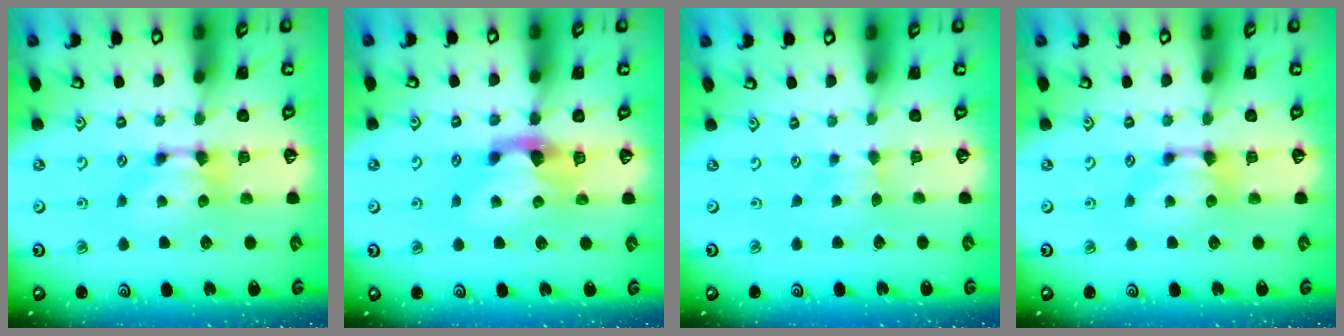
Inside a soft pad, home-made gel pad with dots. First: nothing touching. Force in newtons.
{"total": 2.3, "press": 2.1, "slide": 0.8}
{"total": 2.6, "press": 2.6, "slide": 0.5}
{"total": 0.0}